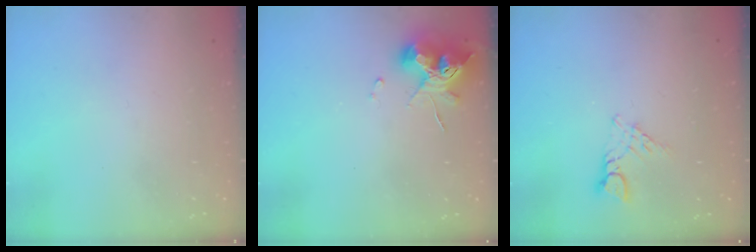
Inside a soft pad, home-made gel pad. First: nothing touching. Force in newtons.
{"total": 11.0, "press": 11.0, "slide": 1.2}
{"total": 3.4, "press": 3.4, "slide": 0.5}